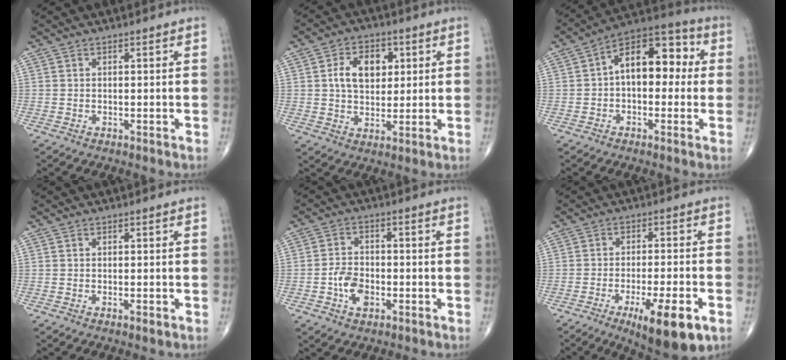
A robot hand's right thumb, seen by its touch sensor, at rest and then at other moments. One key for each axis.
{"total": 9.1, "fx": 2.1, "fy": 6.1, "fz": 6.4, "tx": -0.078, "ty": -0.001, "tz": 0.034}
{"total": 13.4, "fx": 1.1, "fy": 7.9, "fz": 10.8, "tx": -0.126, "ty": 0.045, "tz": 0.001}
{"total": 1.1, "fx": -0.5, "fy": 0.2, "fz": 0.9, "tx": -0.014, "ty": -0.002, "tz": -0.008}
{"total": 5.7, "fx": -1.9, "fy": 3.5, "fz": 4.0, "tx": -0.063, "ty": 0.012, "tz": -0.039}
{"total": 12.9, "fx": -6.0, "fy": 3.2, "fz": 11.0, "tx": -0.162, "ty": 0.003, "tz": -0.084}